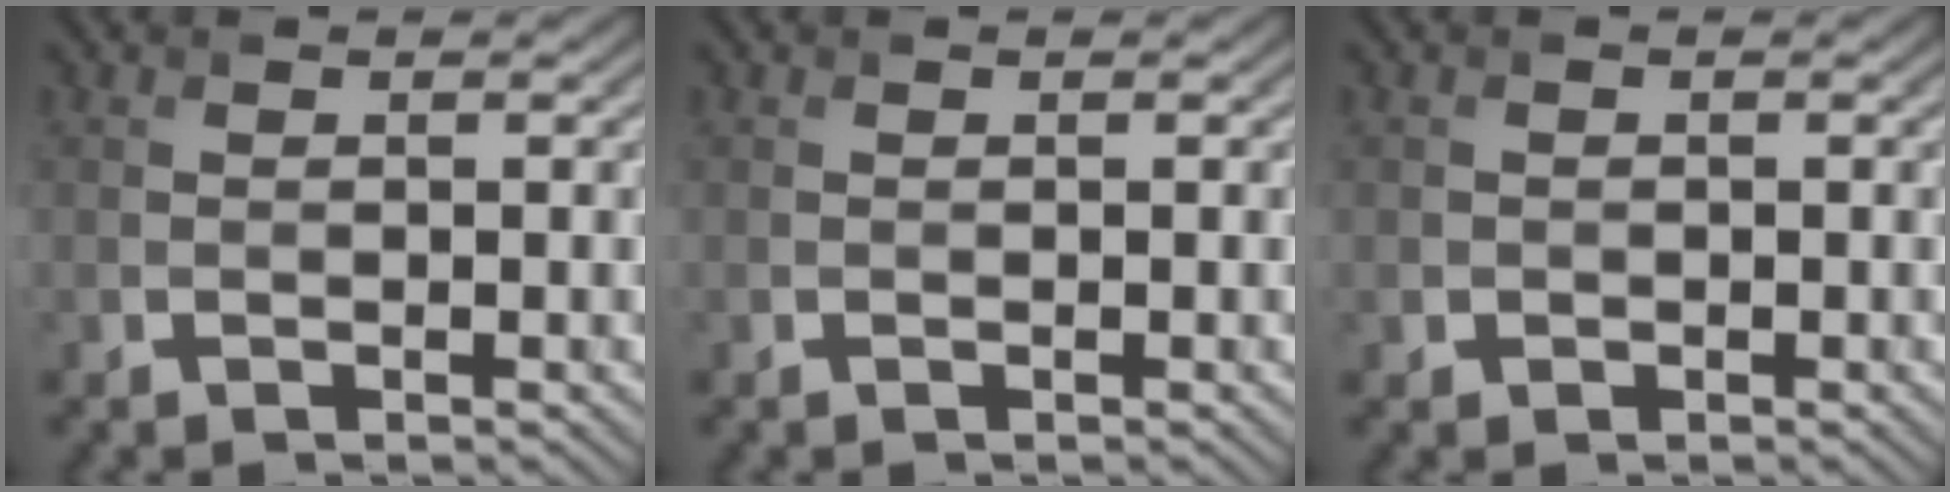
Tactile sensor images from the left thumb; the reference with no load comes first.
{"total": 0.0}
{"total": 0.9, "force": [-0.3, 0.8, 0.0], "torque": [-0.001, -0.005, -0.011]}